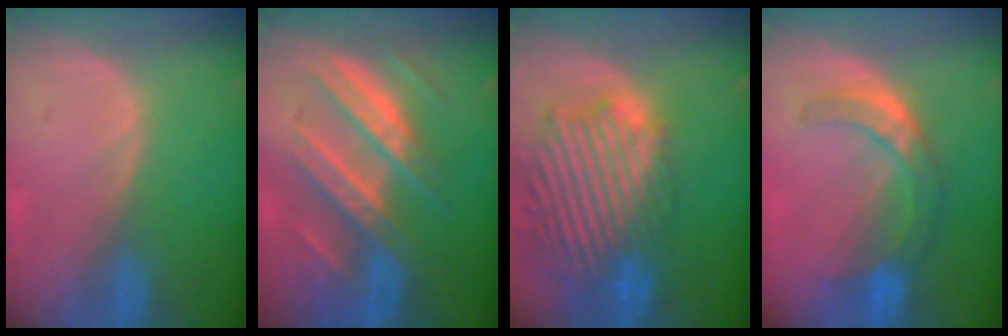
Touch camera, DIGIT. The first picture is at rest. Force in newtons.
{"total": 9.7, "press": 9.7, "slide": 0.9}
{"total": 13.9, "press": 11.9, "slide": 7.2}
{"total": 7.6, "press": 6.6, "slide": 3.7}